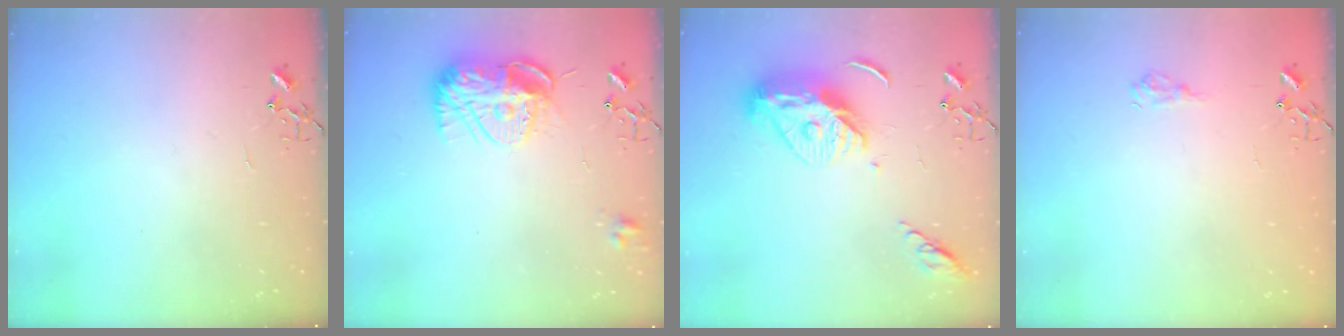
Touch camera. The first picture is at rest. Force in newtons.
{"total": 12.6, "press": 12.6, "slide": 1.1}
{"total": 12.7, "press": 12.7, "slide": 0.9}
{"total": 6.6, "press": 6.5, "slide": 0.9}